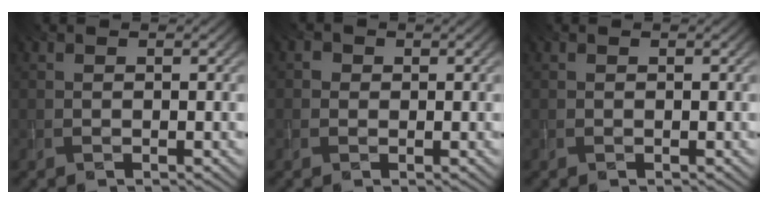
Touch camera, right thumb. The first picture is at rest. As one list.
[{"total": 1.3, "force": [0.0, 1.3, 0.3], "torque": [-0.003, -0.001, -0.004]}, {"total": 0.0}]